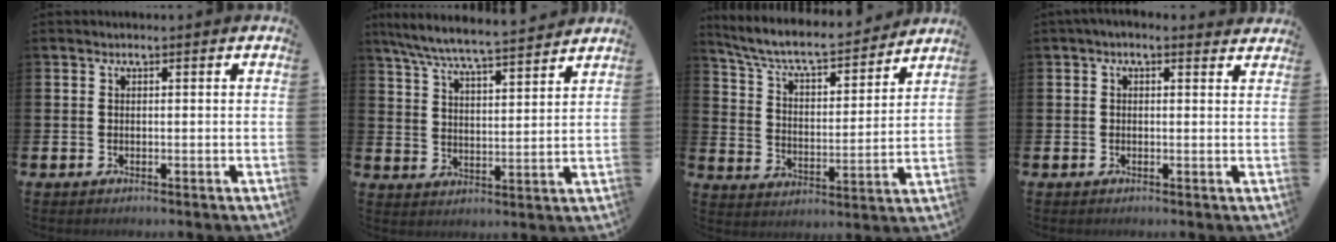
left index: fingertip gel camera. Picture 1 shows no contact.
{"total": 7.3, "force": [7.0, 0.1, 2.2], "torque": [-0.074, -0.048, 0.122]}
{"total": 7.9, "force": [7.2, 1.5, 2.7], "torque": [-0.091, -0.054, 0.122]}
{"total": 1.2, "force": [0.9, 0.5, 0.6], "torque": [-0.011, 0.003, 0.015]}